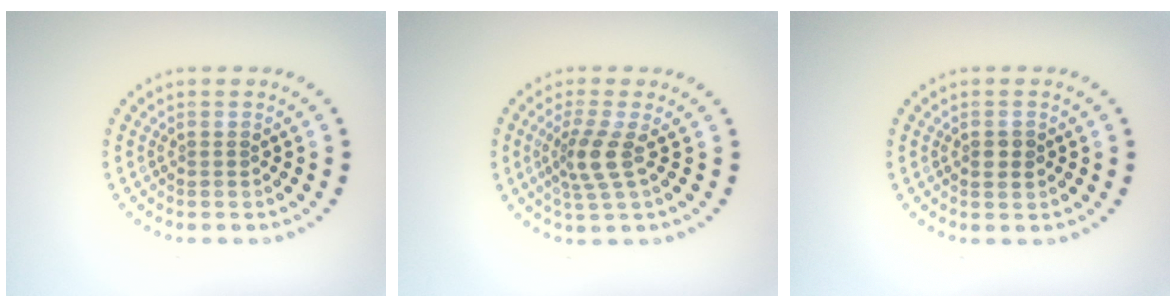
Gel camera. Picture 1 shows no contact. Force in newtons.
{"total": 3.0, "press": 2.1, "slide": 2.1}
{"total": 1.4, "press": 1.4, "slide": 0.1}